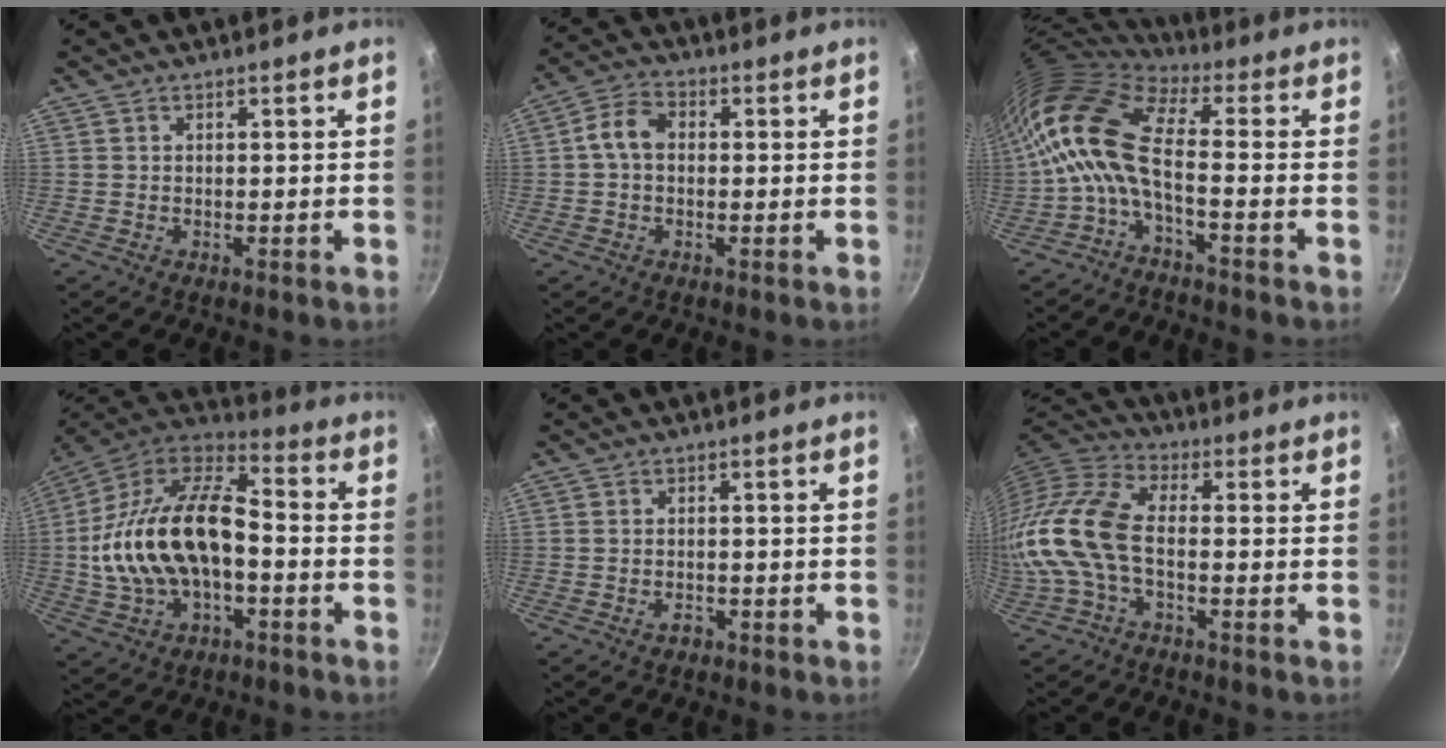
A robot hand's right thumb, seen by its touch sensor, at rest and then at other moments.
{"total": 5.7, "force": [0.2, 4.0, 4.1], "torque": [-0.074, 0.022, -0.008]}
{"total": 11.8, "force": [-1.5, 4.4, 10.9], "torque": [-0.228, 0.023, -0.043]}
{"total": 22.6, "force": [-2.8, 12.7, 18.5], "torque": [-0.343, 0.045, -0.056]}
{"total": 1.6, "force": [-1.0, 0.9, 0.8], "torque": [-0.012, 0.009, -0.013]}
{"total": 13.2, "force": [-2.3, 6.6, 11.1], "torque": [-0.239, 0.026, -0.064]}